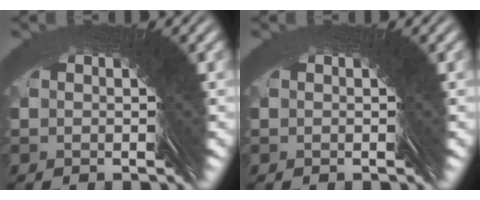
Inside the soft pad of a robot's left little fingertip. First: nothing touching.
{"total": 0.0}